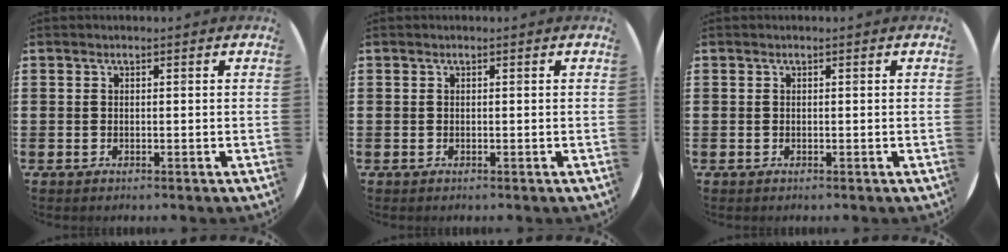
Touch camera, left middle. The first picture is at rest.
{"total": 0.0}
{"total": 0.0}